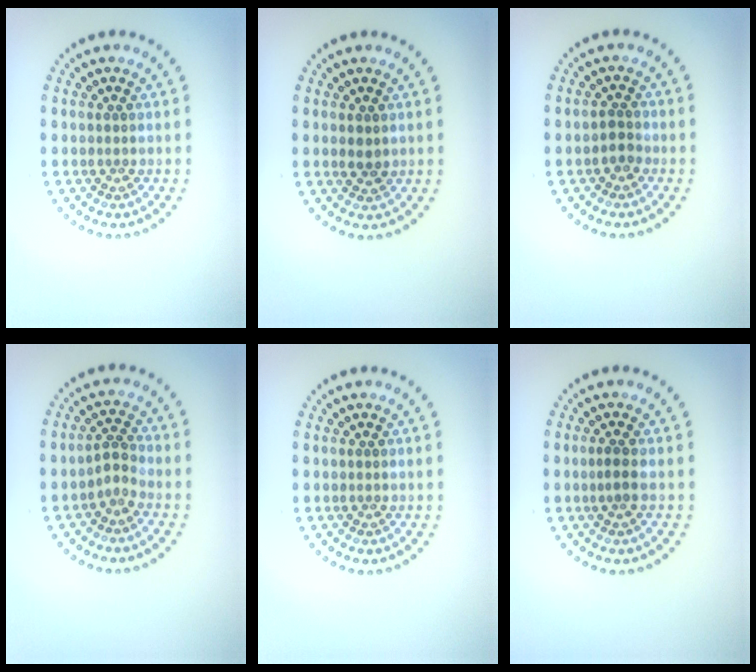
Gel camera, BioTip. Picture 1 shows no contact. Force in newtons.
{"total": 1.2, "press": 1.2, "slide": 0.2}
{"total": 1.3, "press": 1.1, "slide": 0.6}
{"total": 1.5, "press": 1.1, "slide": 1.1}
{"total": 0.0}
{"total": 1.2, "press": 1.0, "slide": 0.7}